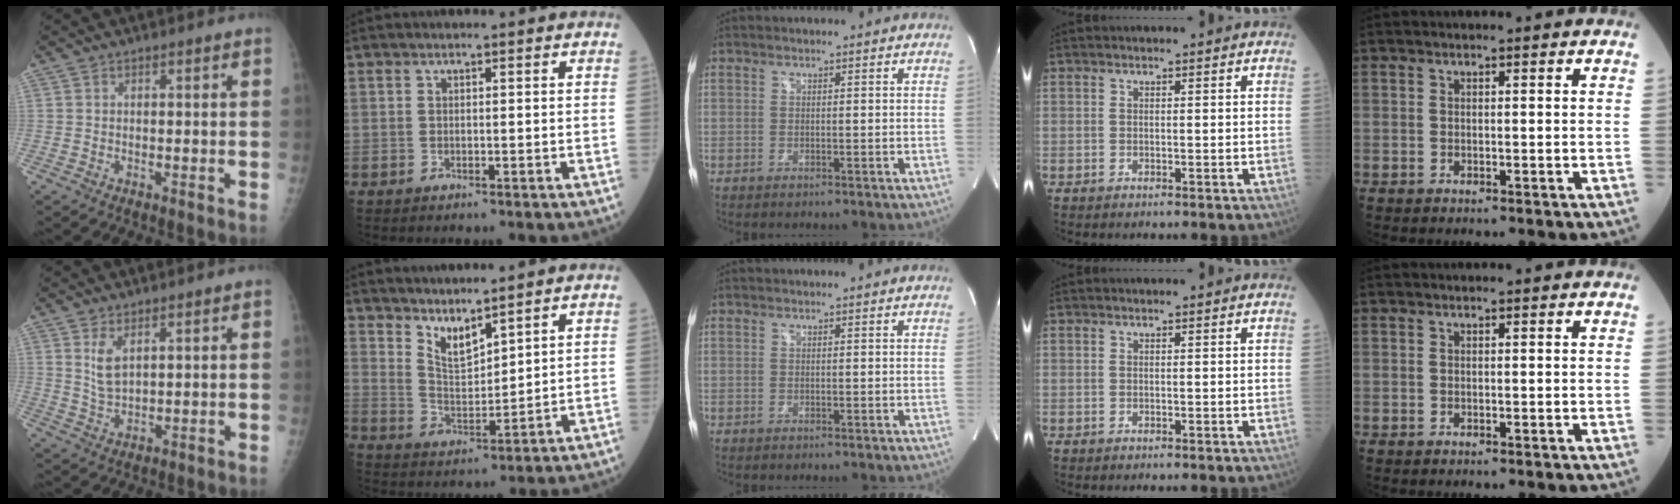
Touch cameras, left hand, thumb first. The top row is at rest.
{"thumb": {"total": 4.3, "force": [2.0, 2.0, 3.2], "torque": [-0.058, -0.015, 0.047]}, "index": {"total": 5.1, "force": [4.5, 0.8, 2.4], "torque": [-0.059, -0.010, 0.101]}}